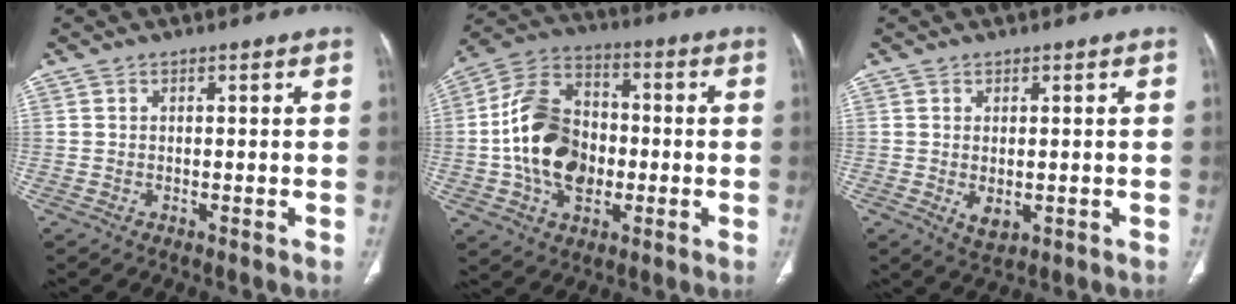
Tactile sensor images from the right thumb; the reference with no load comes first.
{"total": 17.6, "force": [-1.9, 12.2, 12.5], "torque": [-0.207, 0.028, -0.033]}
{"total": 3.3, "force": [-0.5, 1.9, 2.6], "torque": [-0.040, -0.007, 0.003]}